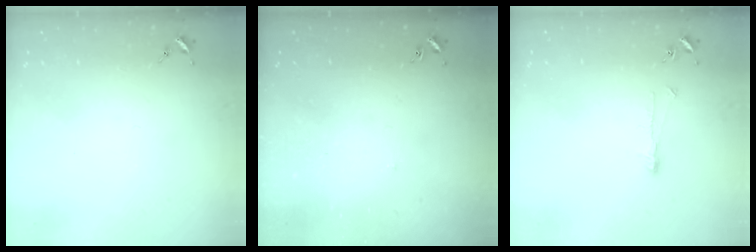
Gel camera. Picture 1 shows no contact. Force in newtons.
{"total": 1.2, "press": 1.2, "slide": 0.1}
{"total": 6.8, "press": 6.7, "slide": 0.4}